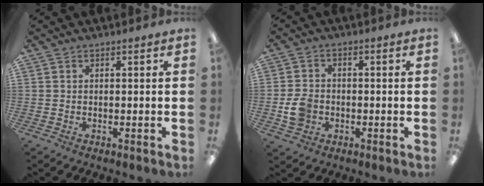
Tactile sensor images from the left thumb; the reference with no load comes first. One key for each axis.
{"total": 6.0, "fx": -1.6, "fy": 4.9, "fz": 3.0, "tx": -0.055, "ty": 0.007, "tz": -0.028}